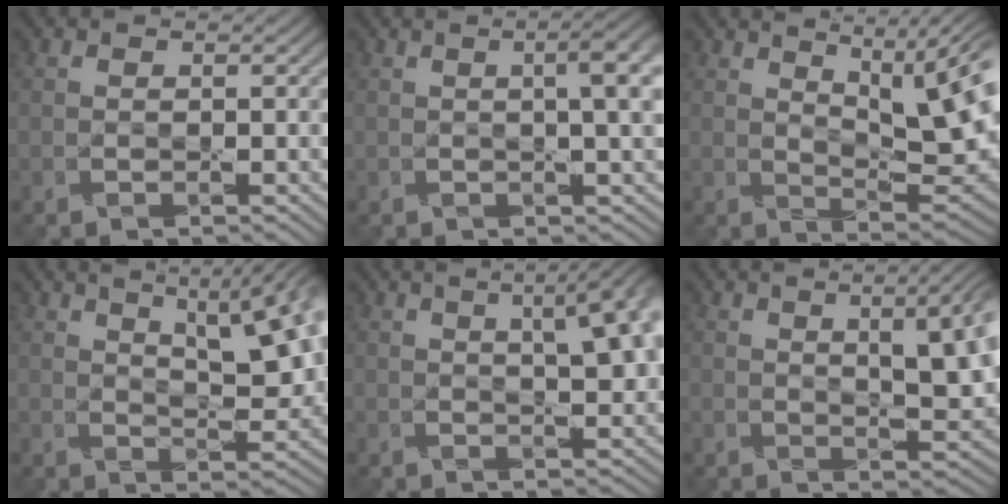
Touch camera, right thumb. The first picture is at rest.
{"total": 5.5, "force": [0.9, 1.4, 5.2], "torque": [-0.065, 0.014, 0.016]}
{"total": 11.3, "force": [5.1, 2.9, 9.7], "torque": [-0.161, 0.004, 0.082]}
{"total": 13.0, "force": [5.5, 4.7, 10.8], "torque": [-0.161, 0.022, 0.076]}
{"total": 9.1, "force": [2.8, 3.1, 8.0], "torque": [-0.081, 0.029, 0.026]}
{"total": 10.5, "force": [2.7, 3.9, 9.3], "torque": [-0.116, 0.019, 0.034]}